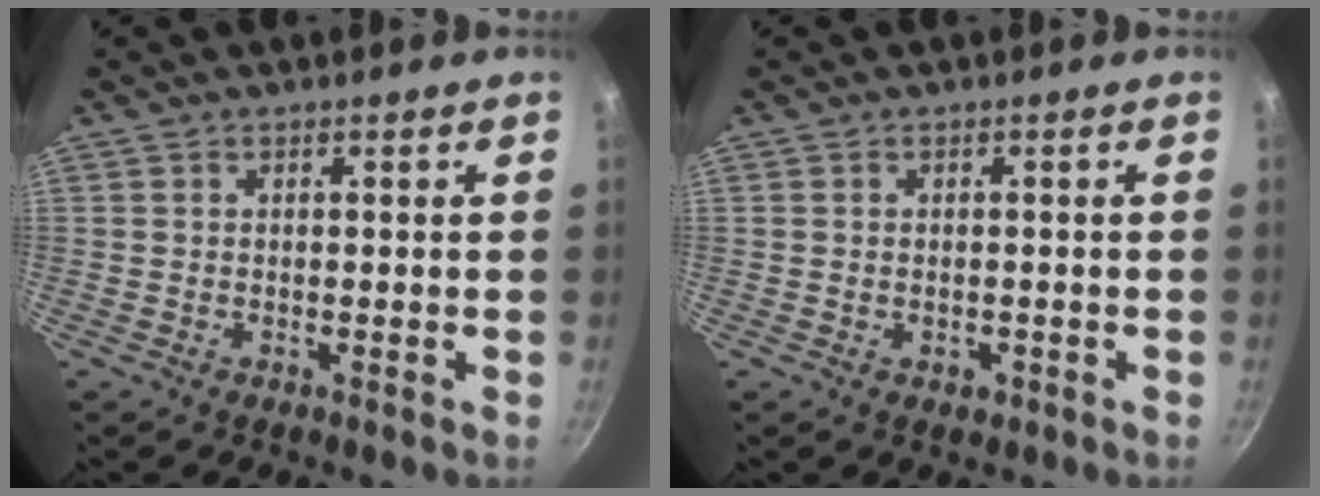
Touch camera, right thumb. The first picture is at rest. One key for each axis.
{"total": 1.7, "fx": -0.6, "fy": 1.2, "fz": 1.1, "tx": -0.015, "ty": 0.001, "tz": -0.007}